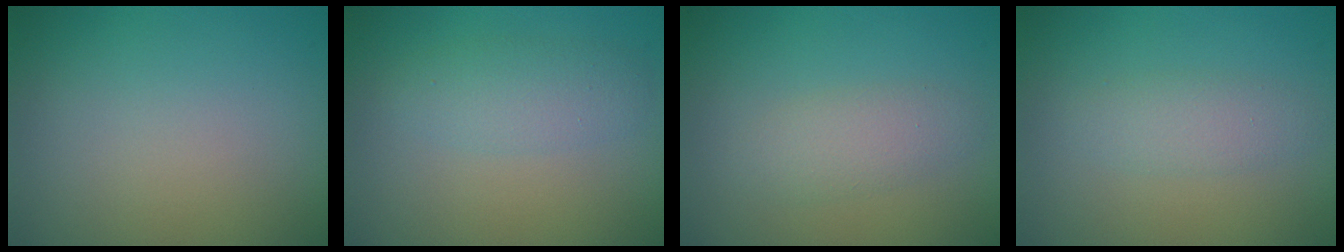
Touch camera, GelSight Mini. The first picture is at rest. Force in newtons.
{"total": 2.5, "press": 2.5, "slide": 0.2}
{"total": 2.3, "press": 2.3, "slide": 0.1}
{"total": 1.9, "press": 1.9, "slide": 0.1}